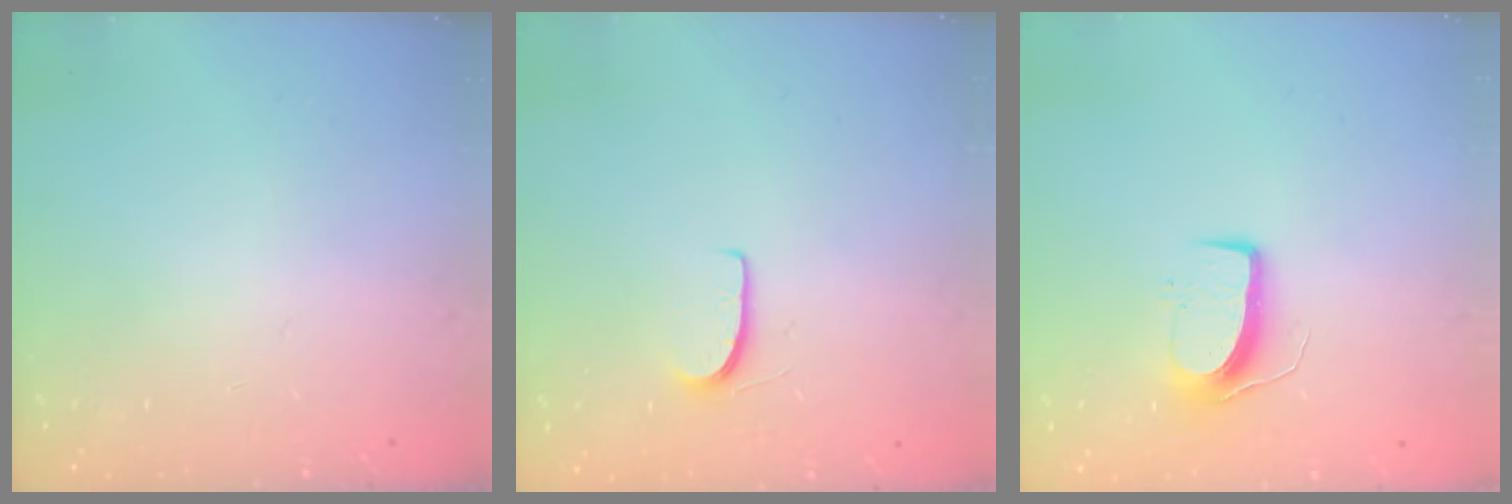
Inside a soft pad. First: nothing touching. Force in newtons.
{"total": 5.4, "press": 5.3, "slide": 0.5}
{"total": 9.3, "press": 9.3, "slide": 0.5}